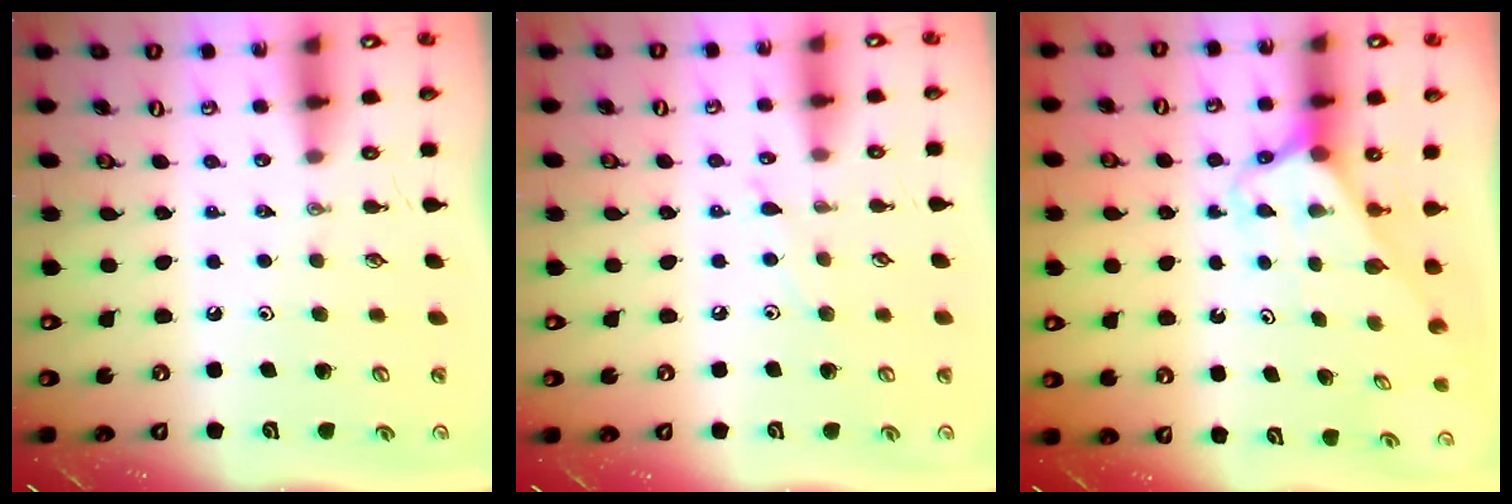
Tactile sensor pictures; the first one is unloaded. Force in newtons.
{"total": 4.8, "press": 4.7, "slide": 0.3}
{"total": 2.7, "press": 2.7, "slide": 0.1}